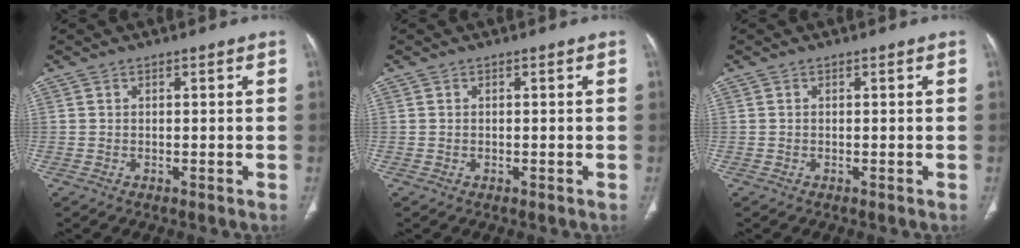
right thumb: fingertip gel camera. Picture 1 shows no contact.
{"total": 0.0}
{"total": 0.0}